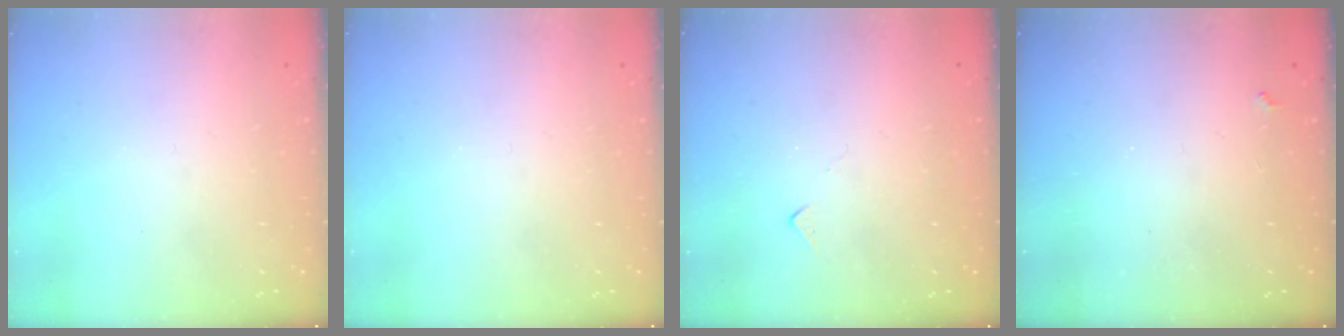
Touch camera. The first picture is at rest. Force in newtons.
{"total": 0.0}
{"total": 5.4, "press": 5.4, "slide": 0.7}
{"total": 3.5, "press": 3.5, "slide": 0.5}